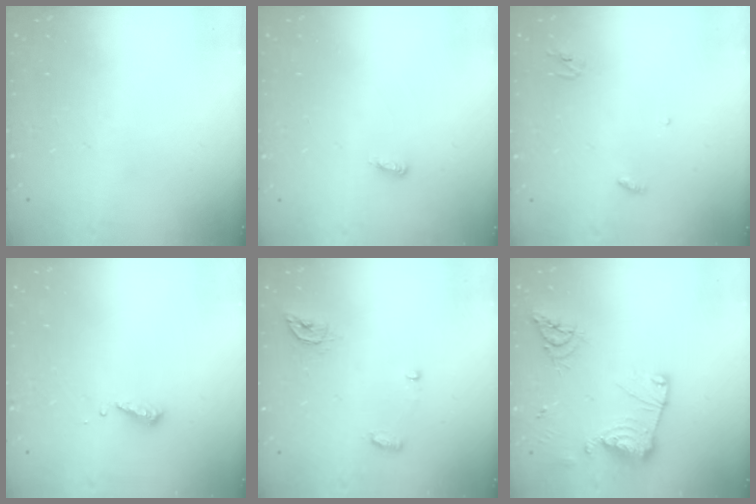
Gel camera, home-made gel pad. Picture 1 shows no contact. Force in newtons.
{"total": 3.7, "press": 3.7, "slide": 0.2}
{"total": 2.9, "press": 2.9, "slide": 0.2}
{"total": 4.2, "press": 4.2, "slide": 0.3}
{"total": 5.5, "press": 5.5, "slide": 0.5}
{"total": 15.0, "press": 14.9, "slide": 1.5}